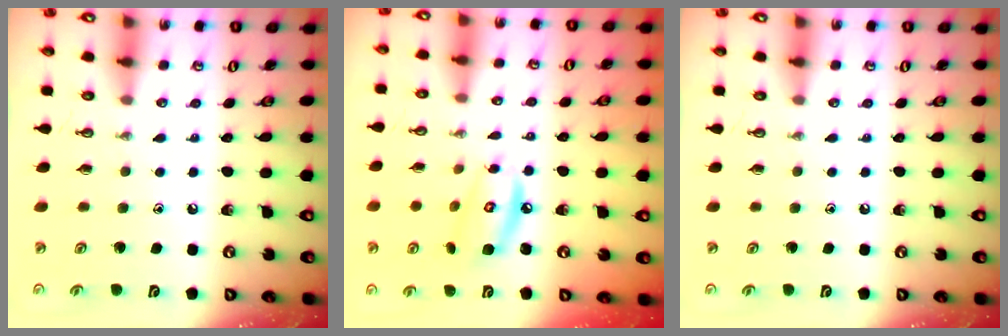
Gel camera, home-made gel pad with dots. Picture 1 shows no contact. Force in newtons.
{"total": 8.9, "press": 8.9, "slide": 0.8}
{"total": 0.0}